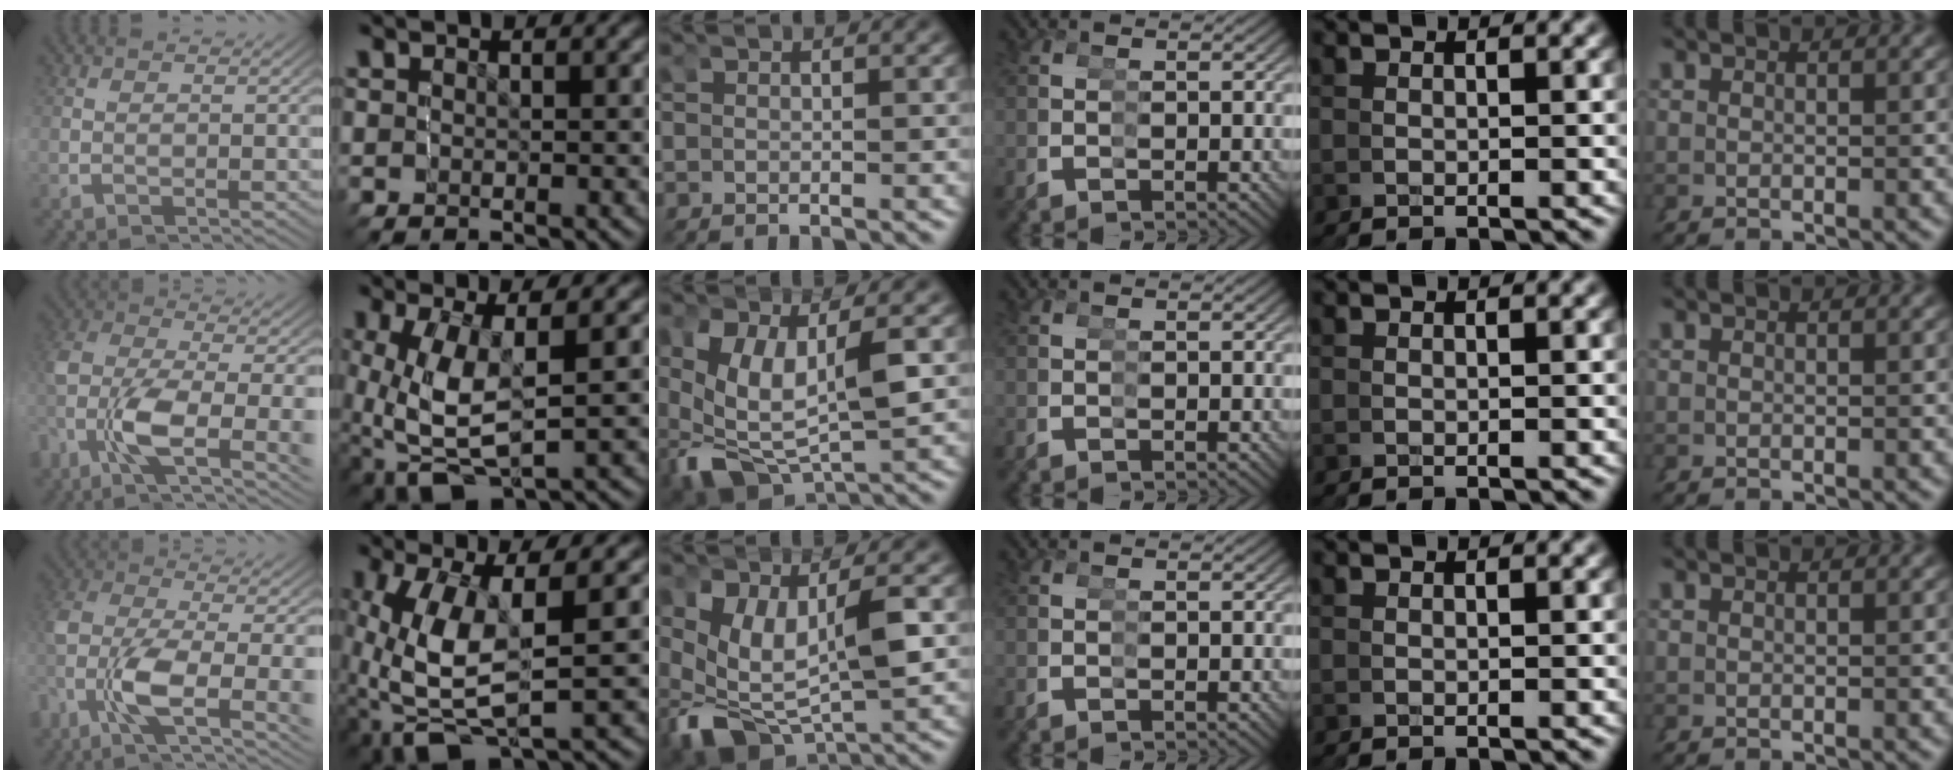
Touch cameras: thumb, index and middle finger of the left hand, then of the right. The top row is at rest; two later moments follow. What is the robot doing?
{"motion": "grasp_and_lifting", "object": "stress ball aka squeeze ball"}